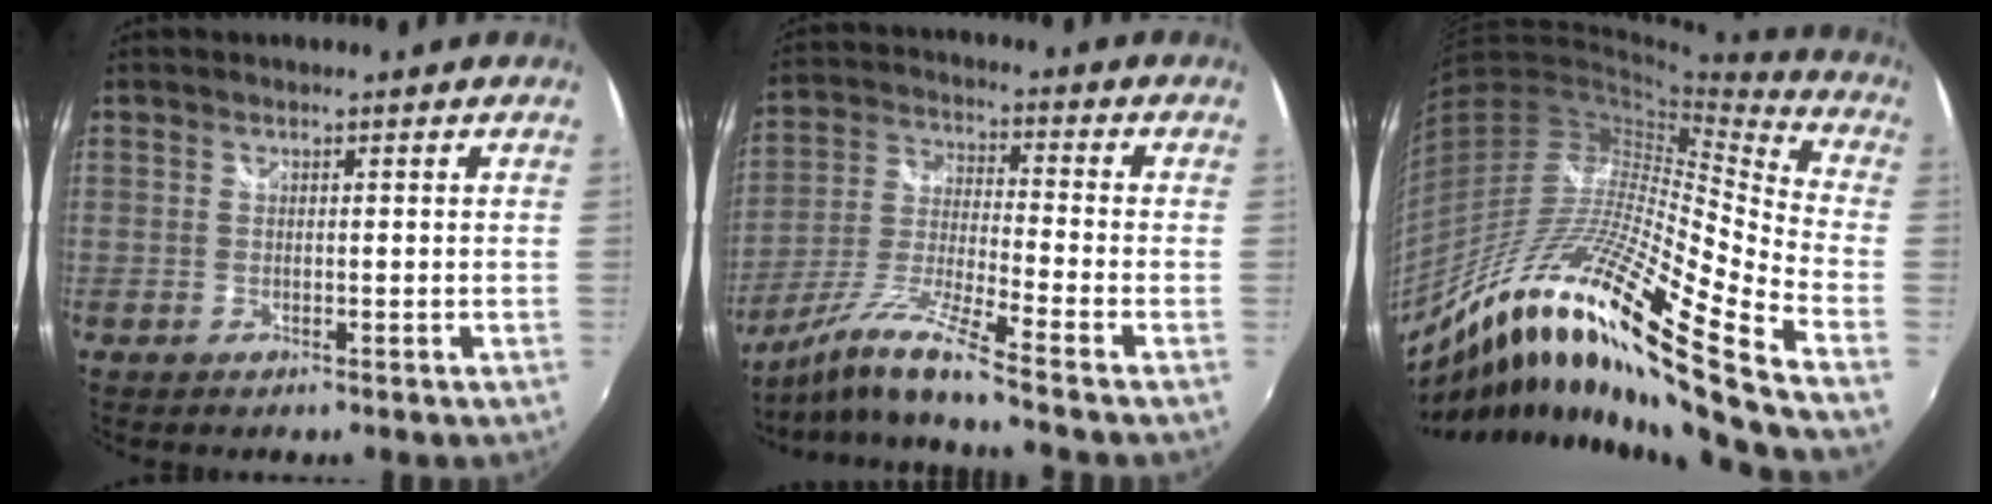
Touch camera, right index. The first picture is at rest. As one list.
[{"total": 11.1, "force": [-8.9, -1.5, 6.4], "torque": [-0.127, -0.010, -0.172]}, {"total": 24.8, "force": [-15.6, 1.4, 19.2], "torque": [-0.310, -0.047, -0.297]}]